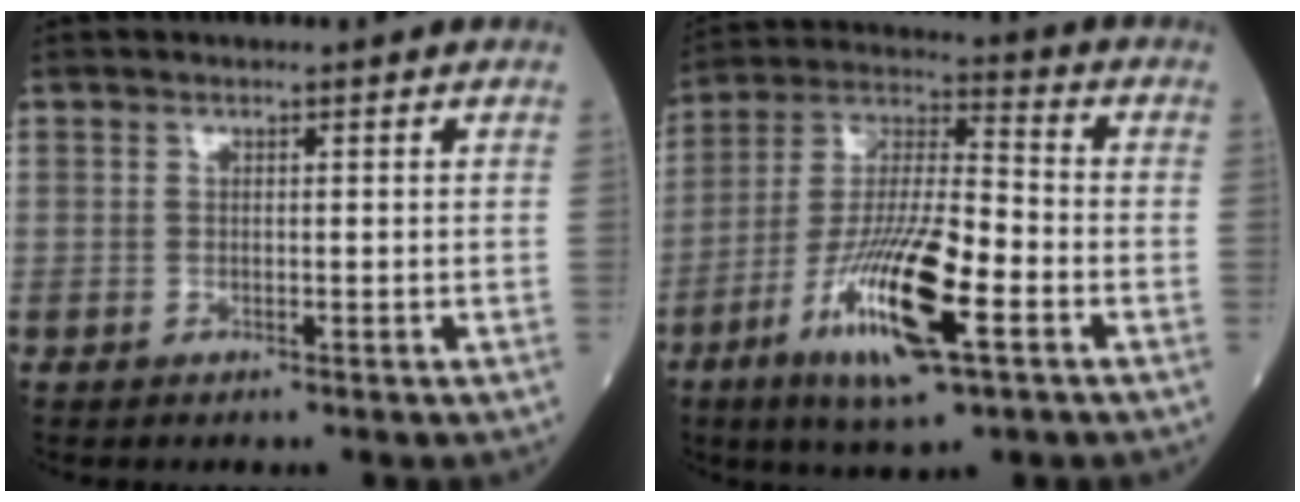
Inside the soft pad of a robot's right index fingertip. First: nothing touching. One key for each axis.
{"total": 16.8, "fx": -7.0, "fy": 2.9, "fz": 15.0, "tx": -0.296, "ty": -0.018, "tz": -0.125}